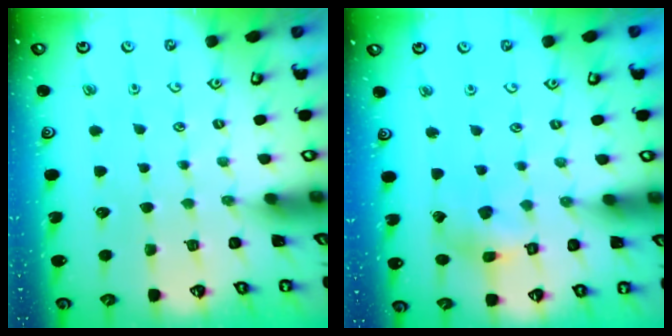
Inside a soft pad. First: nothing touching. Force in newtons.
{"total": 6.3, "press": 6.3, "slide": 0.4}